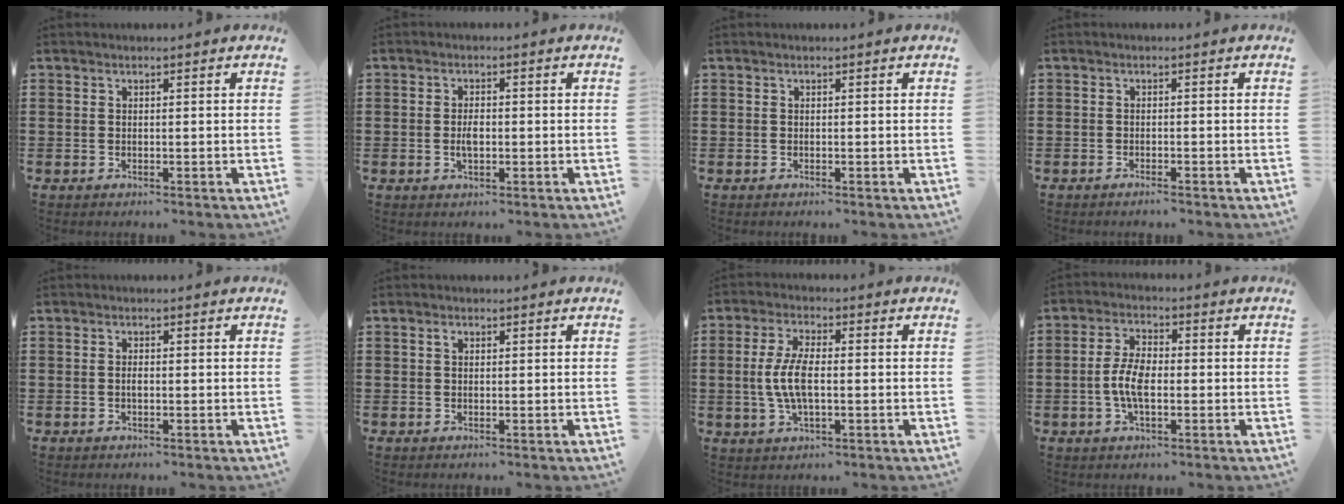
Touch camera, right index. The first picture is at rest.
{"total": 2.4, "force": [-0.3, 1.1, 2.1], "torque": [-0.038, 0.003, -0.006]}
{"total": 0.0}
{"total": 0.9, "force": [-0.8, 0.0, 0.3], "torque": [-0.009, -0.004, -0.016]}
{"total": 1.1, "force": [-0.1, 0.5, 0.9], "torque": [-0.020, -0.001, -0.003]}
{"total": 0.9, "force": [0.2, 0.6, 0.6], "torque": [-0.014, 0.003, 0.004]}
{"total": 6.4, "force": [-0.4, 2.5, 5.9], "torque": [-0.135, -0.006, -0.015]}
{"total": 5.8, "force": [-1.0, 2.7, 5.1], "torque": [-0.119, -0.003, -0.024]}